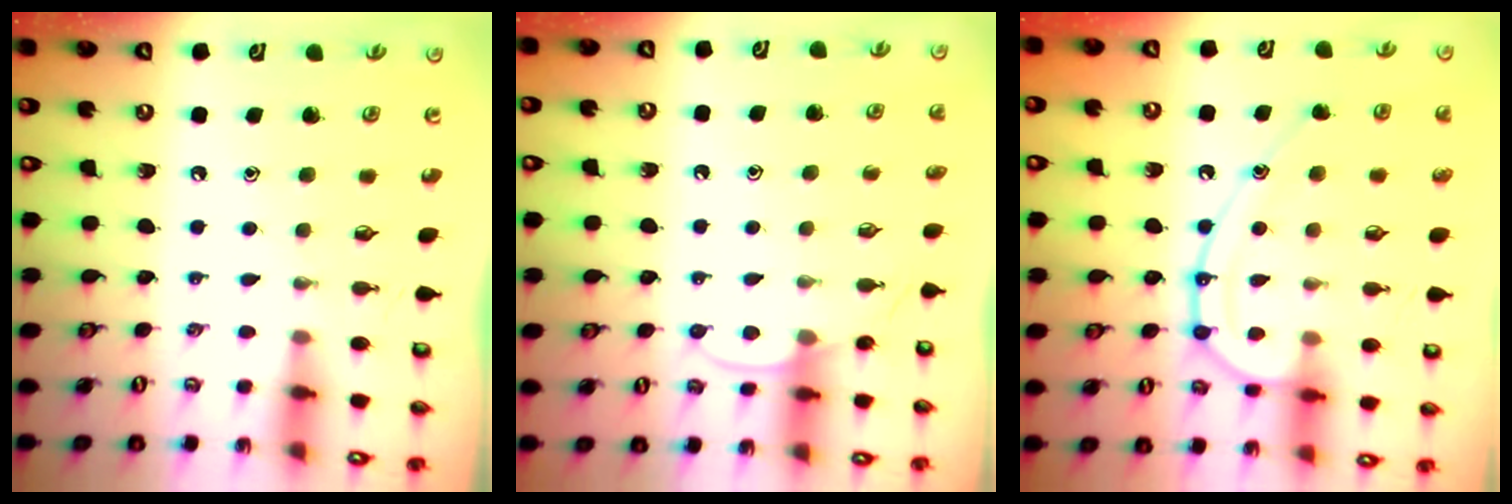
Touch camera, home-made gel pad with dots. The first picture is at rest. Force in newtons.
{"total": 7.3, "press": 7.3, "slide": 0.7}
{"total": 15.0, "press": 14.9, "slide": 1.4}